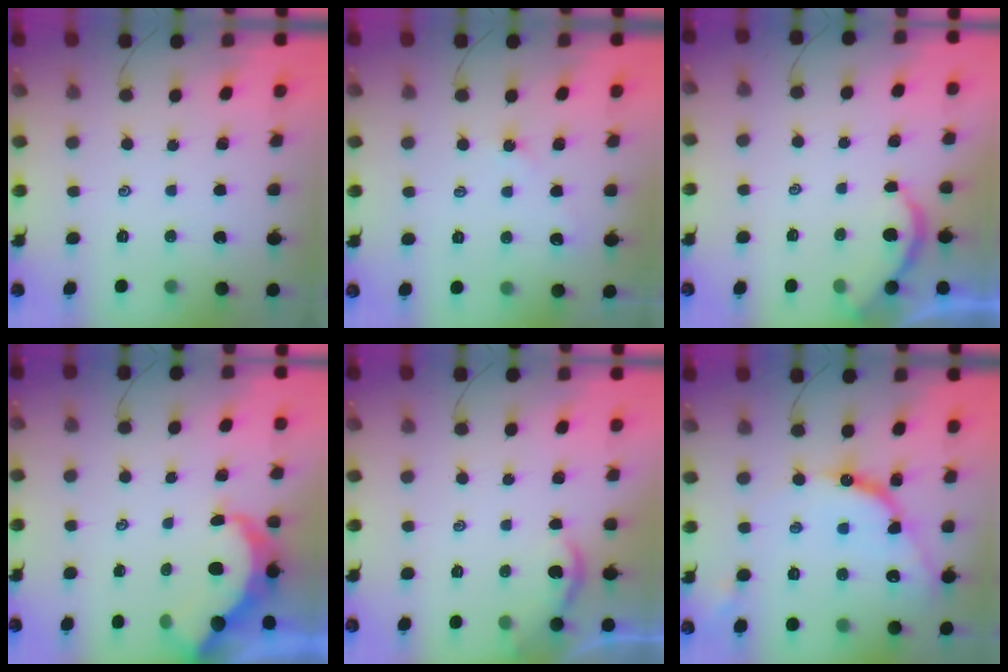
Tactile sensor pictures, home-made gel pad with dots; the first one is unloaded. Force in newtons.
{"total": 2.3, "press": 2.3, "slide": 0.5}
{"total": 1.9, "press": 1.9, "slide": 0.4}
{"total": 7.3, "press": 7.3, "slide": 0.4}
{"total": 2.0, "press": 2.0, "slide": 0.2}
{"total": 12.0, "press": 12.0, "slide": 1.0}